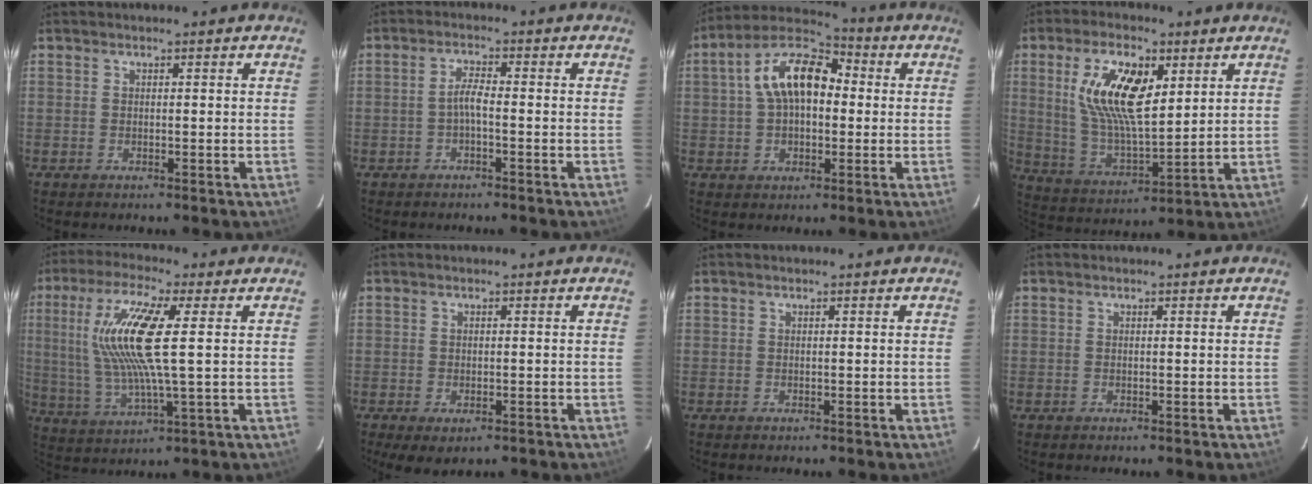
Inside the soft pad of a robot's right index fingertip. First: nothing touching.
{"total": 2.0, "force": [-0.7, 0.5, 1.8], "torque": [-0.038, 0.007, -0.014]}
{"total": 12.7, "force": [1.5, 7.5, 10.2], "torque": [-0.189, 0.036, 0.018]}
{"total": 14.7, "force": [5.1, 6.3, 12.3], "torque": [-0.241, 0.008, 0.104]}
{"total": 14.6, "force": [2.9, 2.5, 14.1], "torque": [-0.279, 0.004, 0.059]}
{"total": 4.2, "force": [-2.2, 2.2, 2.9], "torque": [-0.058, -0.017, -0.030]}
{"total": 0.0}
{"total": 0.0}